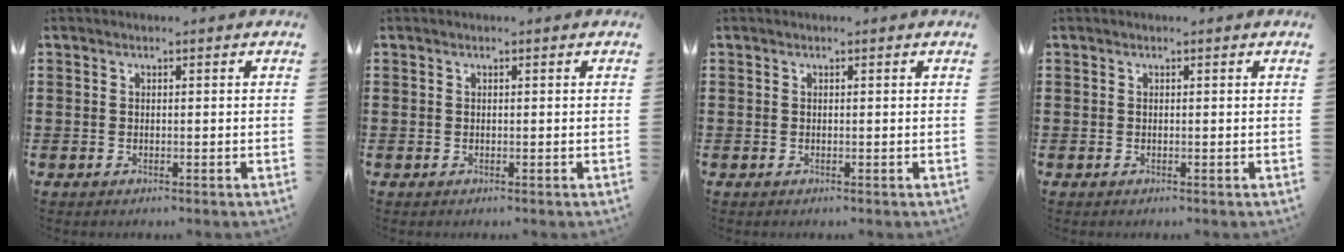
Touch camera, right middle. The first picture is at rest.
{"total": 0.0}
{"total": 0.0}
{"total": 0.0}